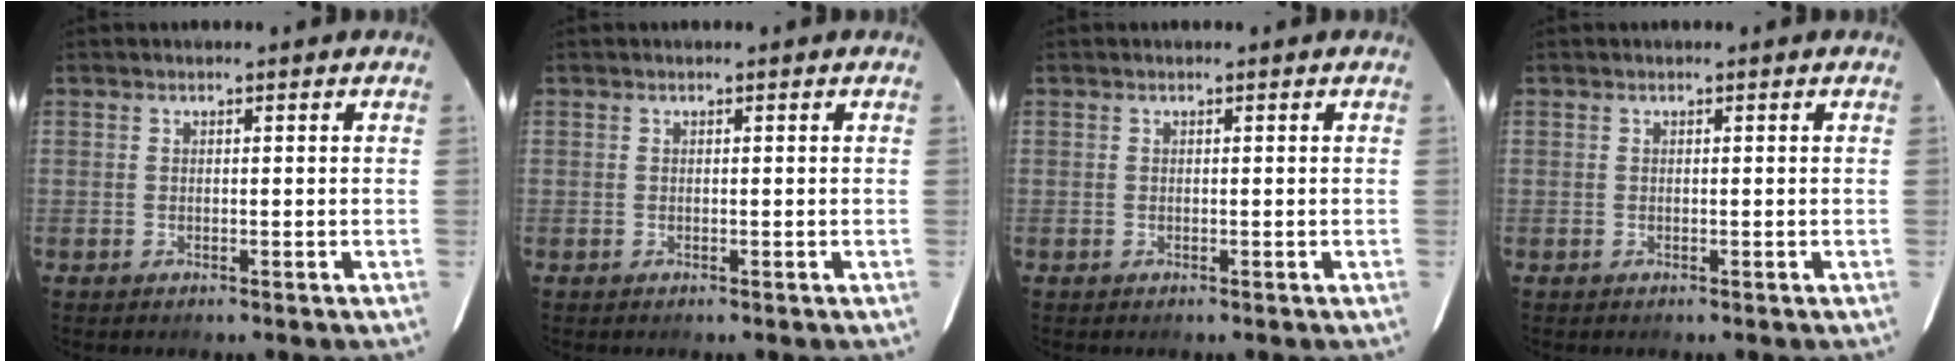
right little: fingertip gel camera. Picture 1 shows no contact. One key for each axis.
{"total": 0.0}
{"total": 0.0}
{"total": 0.0}